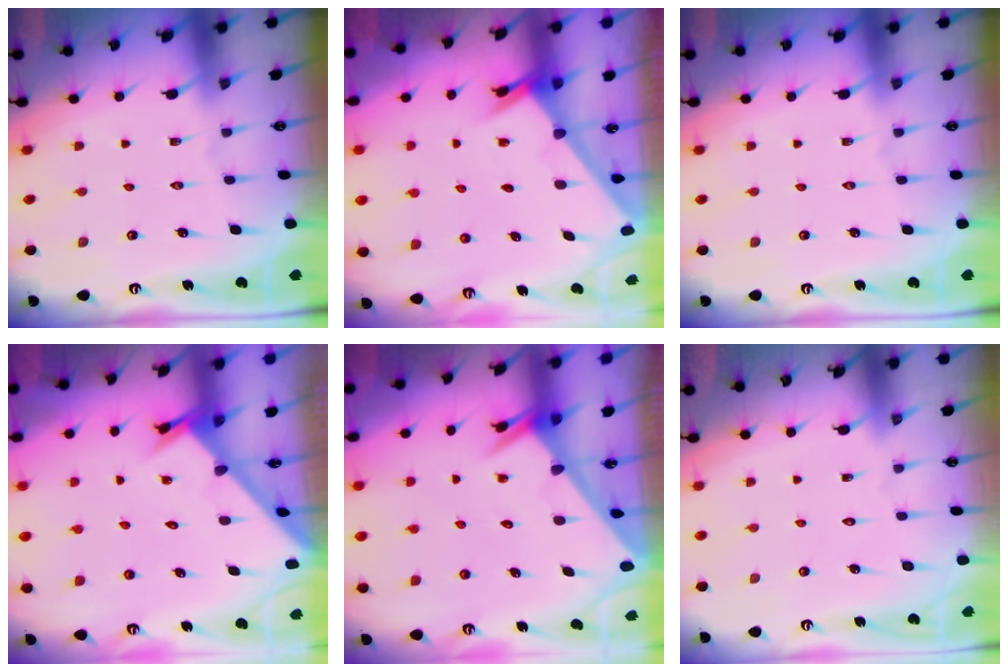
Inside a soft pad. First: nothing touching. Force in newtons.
{"total": 2.6, "press": 2.6, "slide": 0.2}
{"total": 0.0}
{"total": 2.6, "press": 2.6, "slide": 0.3}
{"total": 2.5, "press": 2.5, "slide": 0.1}
{"total": 1.8, "press": 1.8, "slide": 0.1}